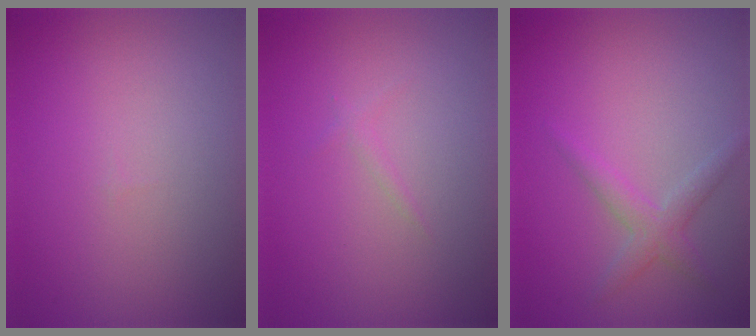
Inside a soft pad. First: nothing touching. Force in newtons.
{"total": 0.6, "press": 0.6, "slide": 0.1}
{"total": 2.1, "press": 2.1, "slide": 0.1}